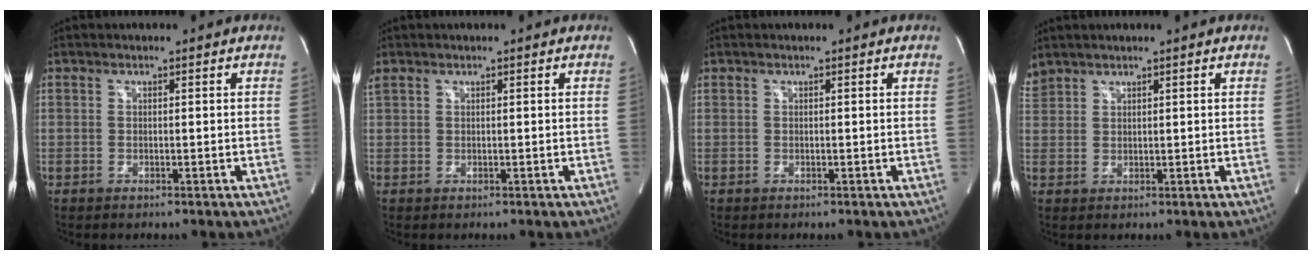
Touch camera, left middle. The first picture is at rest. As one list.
[{"total": 1.2, "force": [0.9, 0.6, 0.5], "torque": [-0.027, 0.022, 0.026]}, {"total": 0.0}, {"total": 2.9, "force": [2.7, 0.9, 0.3], "torque": [-0.018, 0.019, 0.060]}]